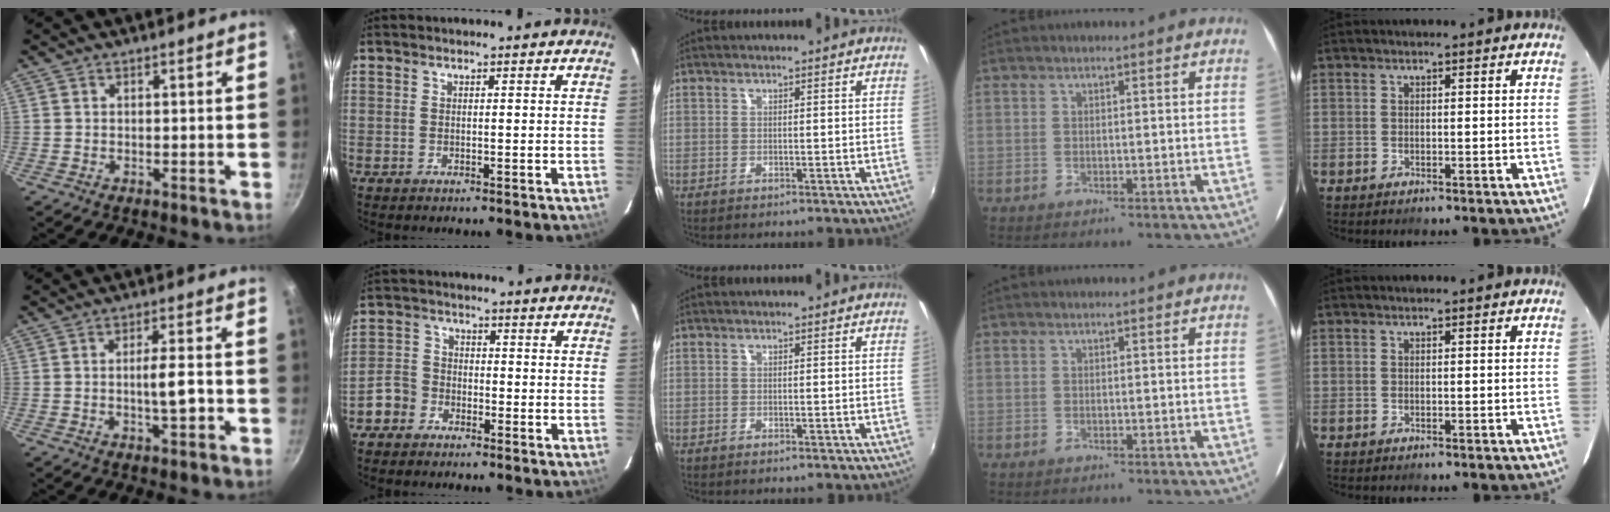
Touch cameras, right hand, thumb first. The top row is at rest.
{"thumb": {"total": 5.2, "force": [-1.2, 1.2, 4.9], "torque": [-0.072, 0.012, -0.021]}, "index": {"total": 4.4, "force": [-2.5, 3.5, 0.9], "torque": [-0.023, 0.015, -0.054]}}